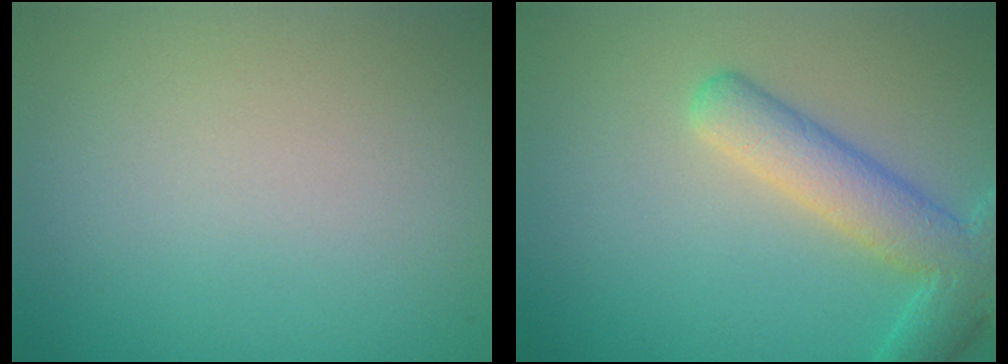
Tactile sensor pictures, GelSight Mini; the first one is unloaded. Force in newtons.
{"total": 5.5, "press": 5.5, "slide": 0.3}